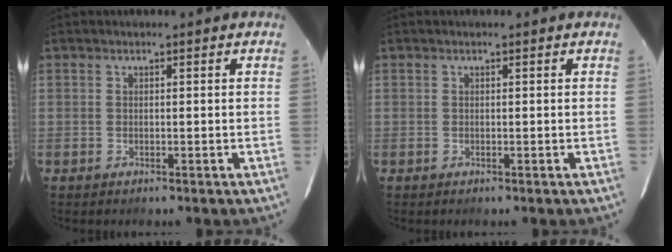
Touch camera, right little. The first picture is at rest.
{"total": 0.0}